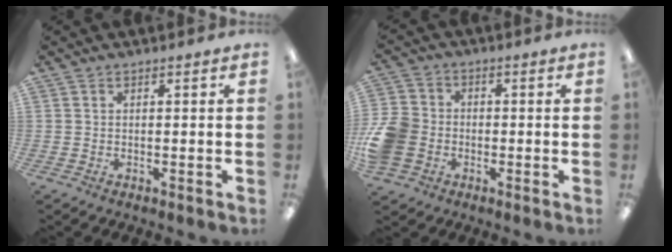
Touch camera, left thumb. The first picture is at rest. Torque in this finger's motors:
{"motor_torque": [-0.81, 1.27, 0.53, -0.32, 0.30]}